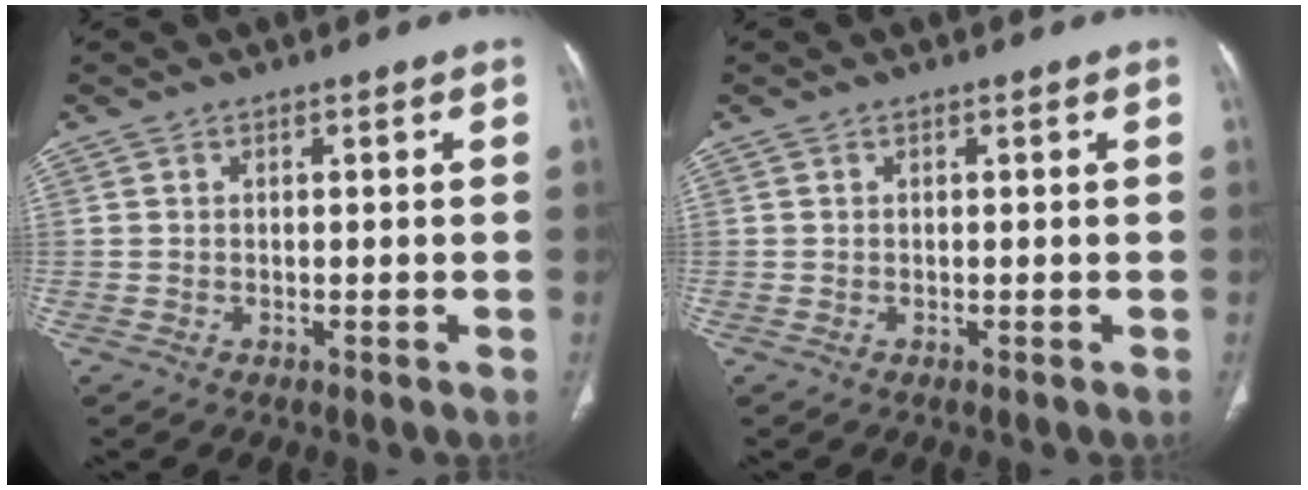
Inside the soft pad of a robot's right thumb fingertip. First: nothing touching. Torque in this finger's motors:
{"motor_torque": [0.09, 0.09, 0.00, 0.00, 0.00]}